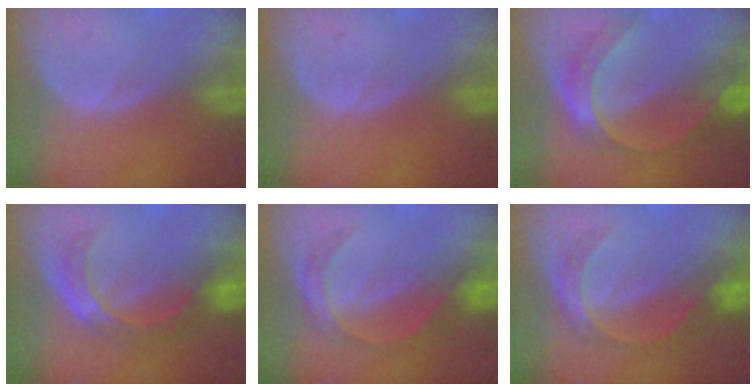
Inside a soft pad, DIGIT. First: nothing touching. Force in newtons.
{"total": 0.0}
{"total": 7.4, "press": 6.2, "slide": 4.0}
{"total": 5.6, "press": 5.5, "slide": 0.7}
{"total": 4.6, "press": 4.6, "slide": 0.2}
{"total": 5.3, "press": 5.0, "slide": 1.6}